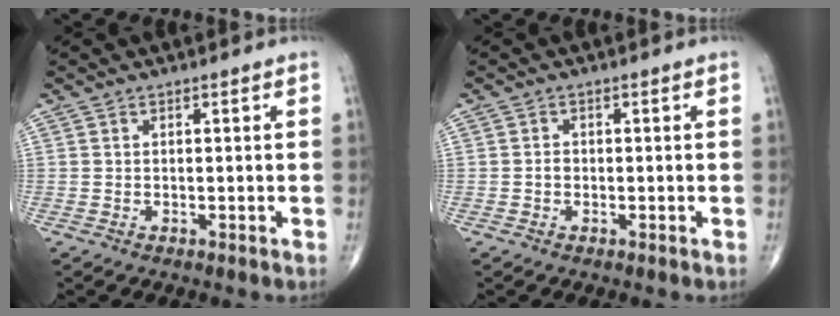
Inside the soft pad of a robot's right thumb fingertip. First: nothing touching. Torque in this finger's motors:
{"motor_torque": [0.21, 0.19, 0.31, -0.10, -0.01]}